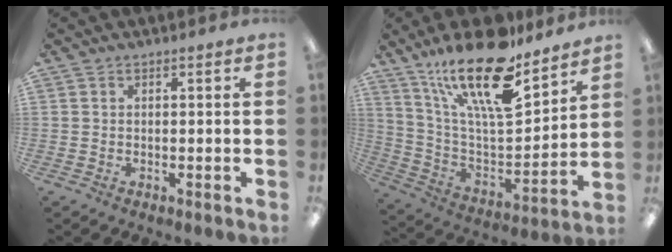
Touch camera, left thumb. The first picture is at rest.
{"total": 23.9, "force": [16.8, 7.6, 15.3], "torque": [-0.280, -0.103, 0.285]}